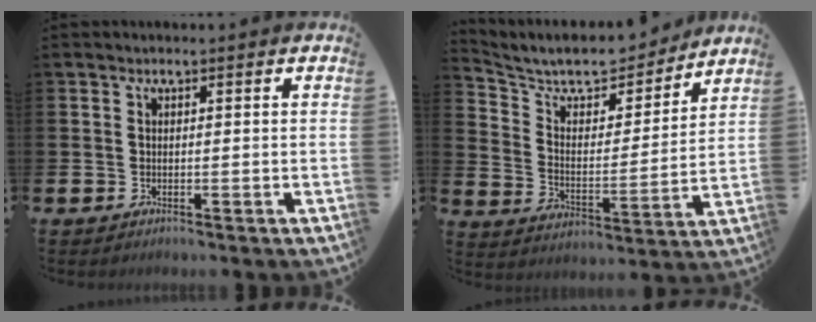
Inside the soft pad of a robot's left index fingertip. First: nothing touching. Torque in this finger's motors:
{"motor_torque": [0.77, -0.88, 0.30, 0.05]}